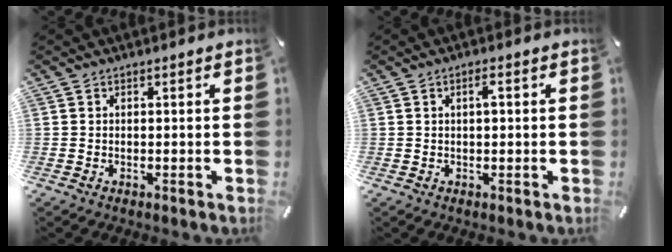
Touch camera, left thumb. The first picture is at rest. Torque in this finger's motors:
{"motor_torque": [-0.14, -0.06, -0.02, 0.00, 0.00]}